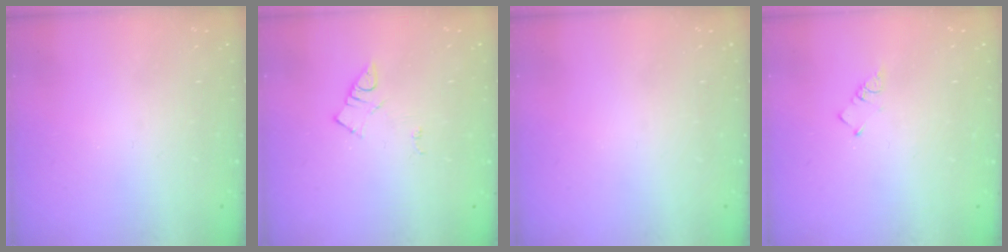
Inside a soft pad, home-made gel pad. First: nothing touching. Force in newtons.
{"total": 4.5, "press": 4.4, "slide": 0.7}
{"total": 0.0}
{"total": 1.9, "press": 1.9, "slide": 0.3}